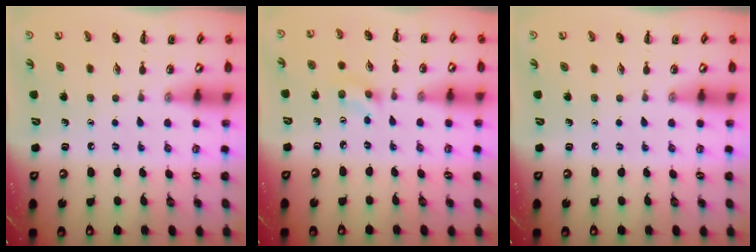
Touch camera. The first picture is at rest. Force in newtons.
{"total": 2.8, "press": 2.6, "slide": 1.0}
{"total": 0.0}